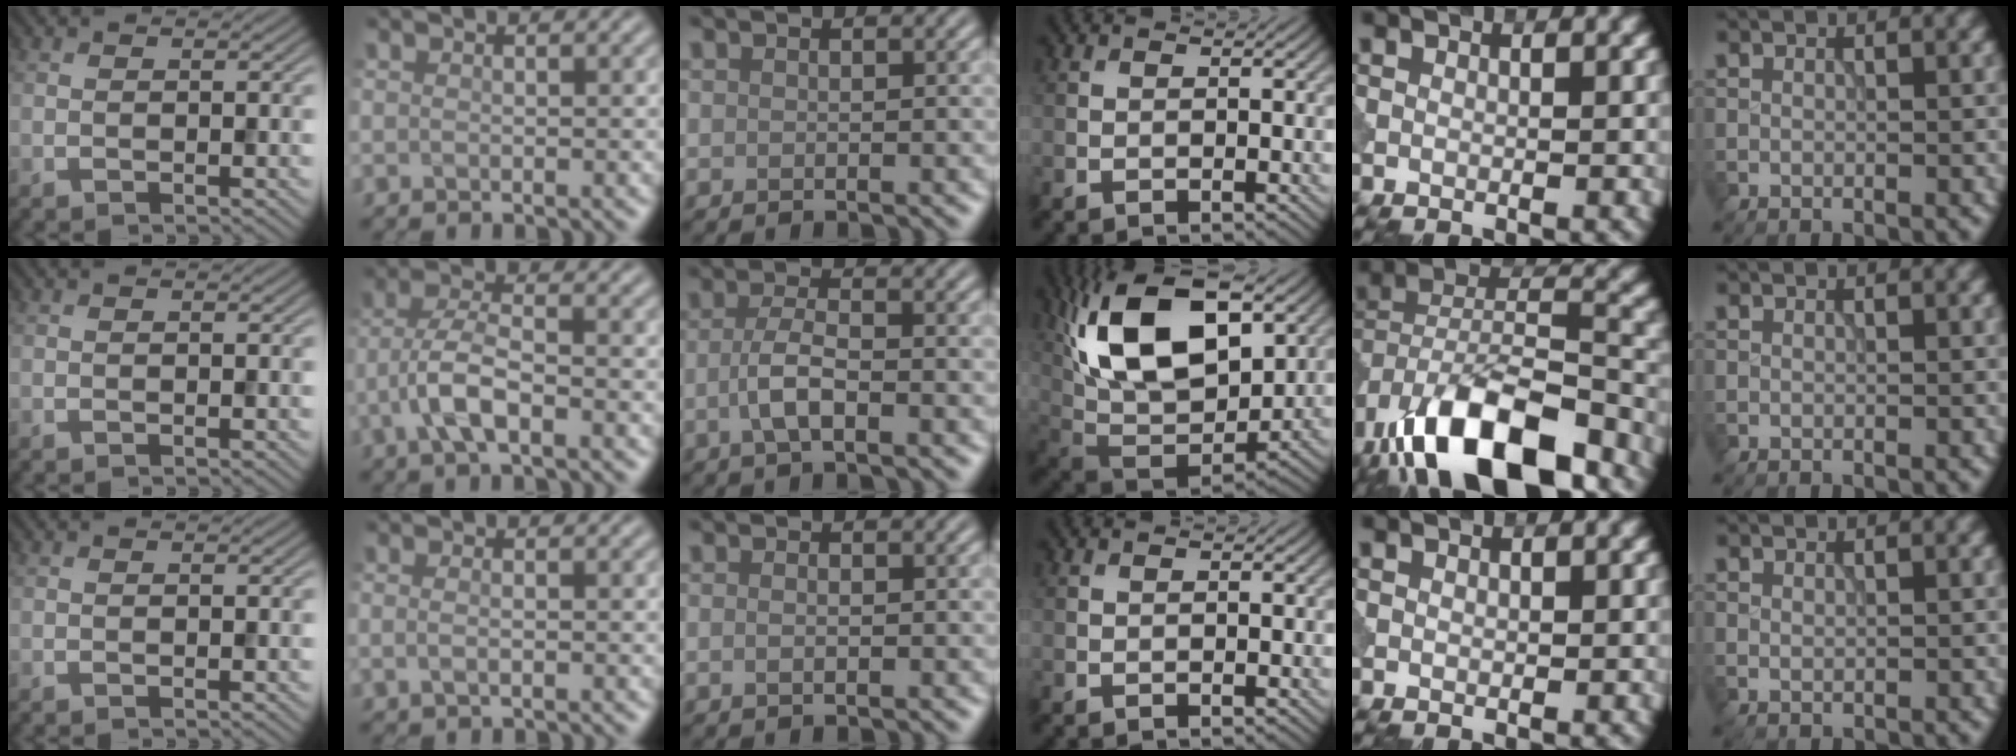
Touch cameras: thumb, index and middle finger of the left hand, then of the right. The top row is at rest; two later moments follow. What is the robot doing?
{"motion": "insert", "object": "peg toy"}